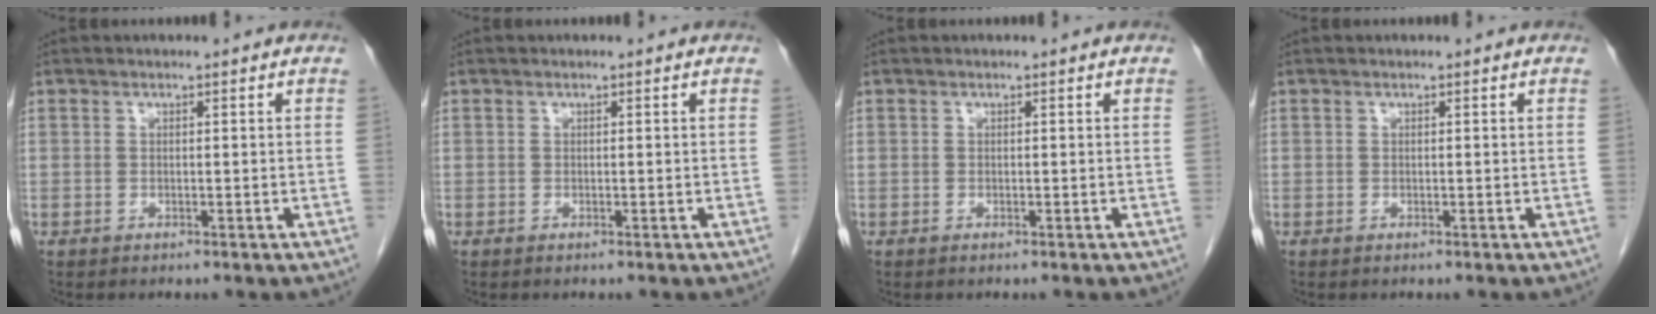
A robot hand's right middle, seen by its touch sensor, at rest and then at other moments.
{"total": 0.0}
{"total": 0.0}
{"total": 0.0}